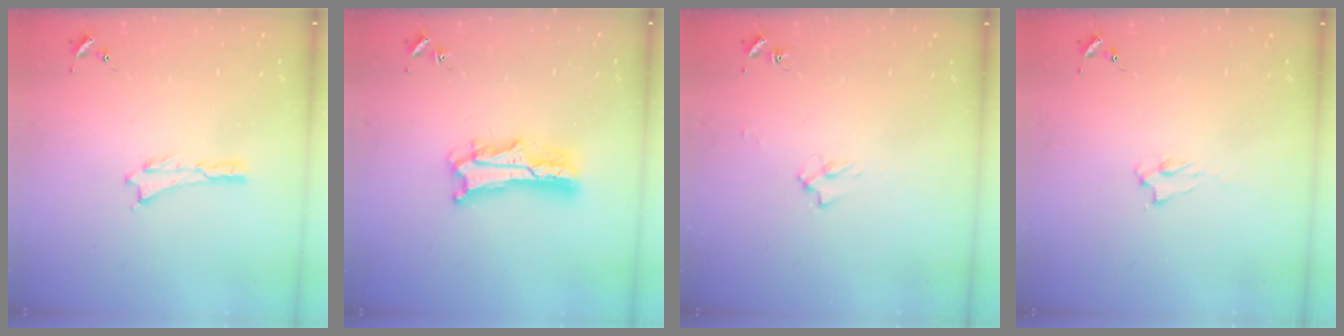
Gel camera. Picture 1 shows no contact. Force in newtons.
{"total": 6.1, "press": 6.1, "slide": 0.5}
{"total": 2.0, "press": 2.0, "slide": 0.3}
{"total": 1.4, "press": 1.3, "slide": 0.3}